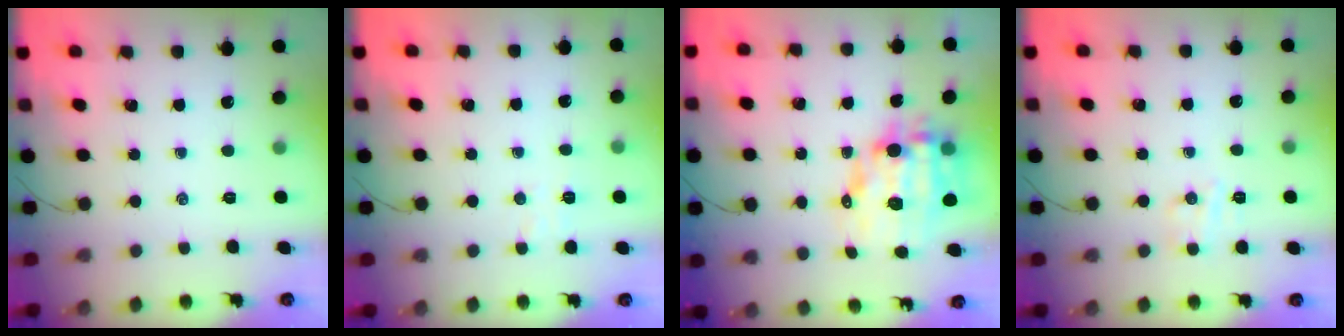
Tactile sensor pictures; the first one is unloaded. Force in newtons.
{"total": 4.6, "press": 4.5, "slide": 1.0}
{"total": 12.7, "press": 12.4, "slide": 2.9}
{"total": 4.8, "press": 4.7, "slide": 0.9}